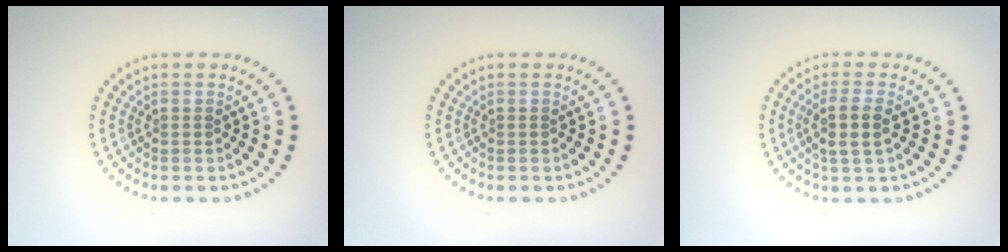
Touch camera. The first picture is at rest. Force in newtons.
{"total": 0.0}
{"total": 2.6, "press": 2.3, "slide": 1.3}